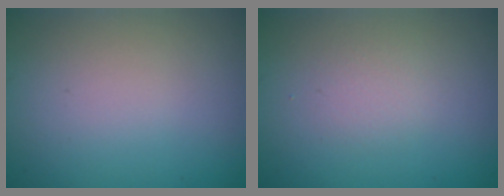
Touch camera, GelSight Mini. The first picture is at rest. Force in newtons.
{"total": 1.2, "press": 1.2, "slide": 0.1}